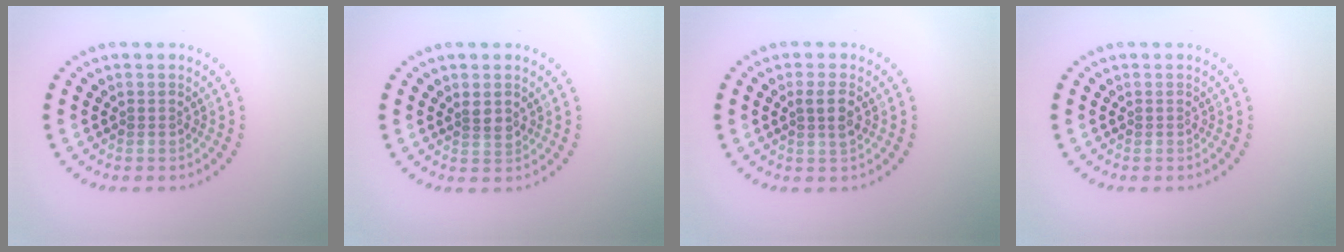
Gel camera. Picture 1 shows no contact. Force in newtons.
{"total": 1.4, "press": 1.2, "slide": 0.7}
{"total": 1.9, "press": 1.7, "slide": 0.6}
{"total": 0.0}